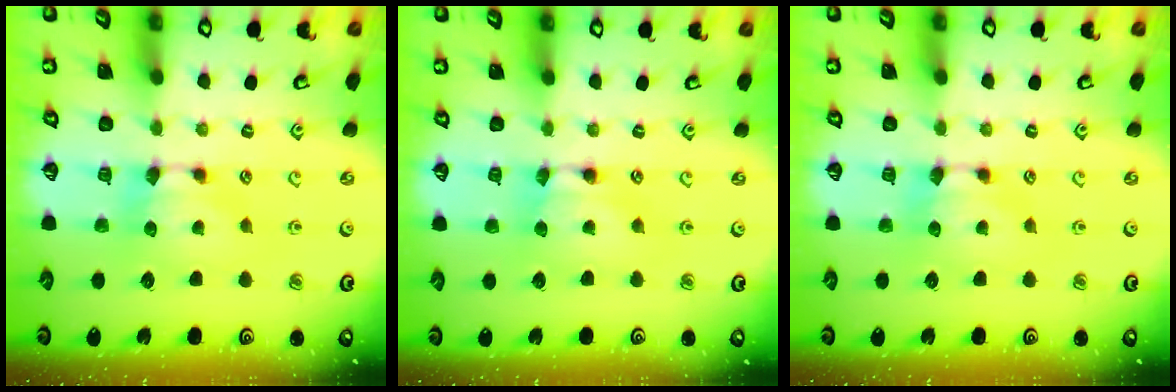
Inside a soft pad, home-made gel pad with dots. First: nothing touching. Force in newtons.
{"total": 1.8, "press": 1.8, "slide": 0.1}
{"total": 0.0}